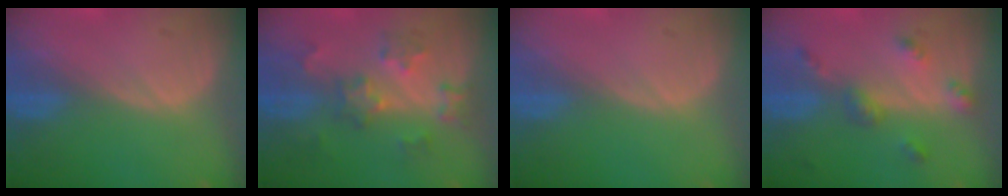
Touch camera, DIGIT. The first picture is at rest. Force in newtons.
{"total": 6.5, "press": 6.3, "slide": 1.8}
{"total": 0.0}
{"total": 4.9, "press": 4.4, "slide": 2.2}